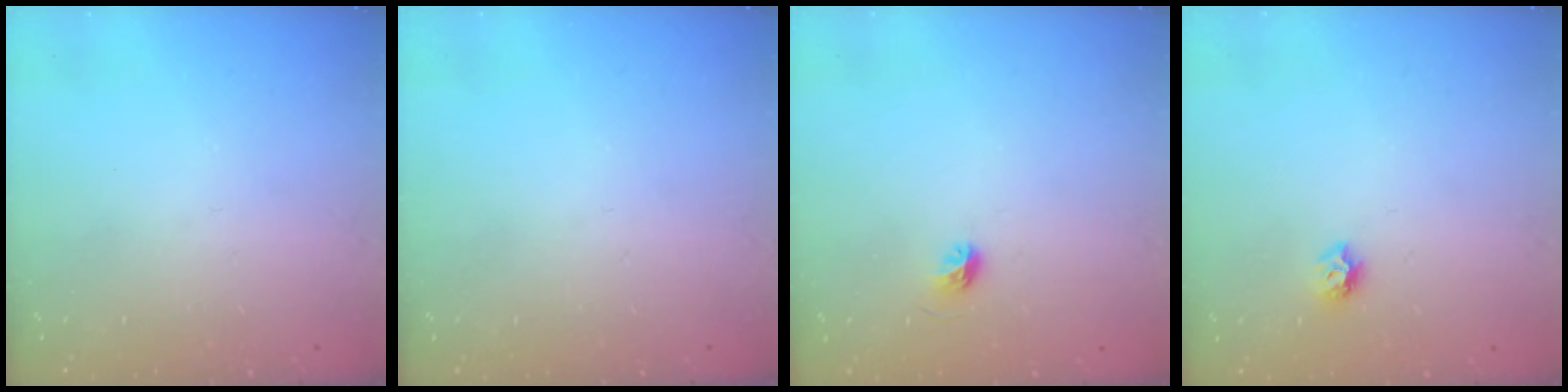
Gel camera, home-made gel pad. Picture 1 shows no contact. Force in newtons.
{"total": 0.0}
{"total": 4.5, "press": 4.3, "slide": 1.4}
{"total": 5.8, "press": 5.8, "slide": 0.7}